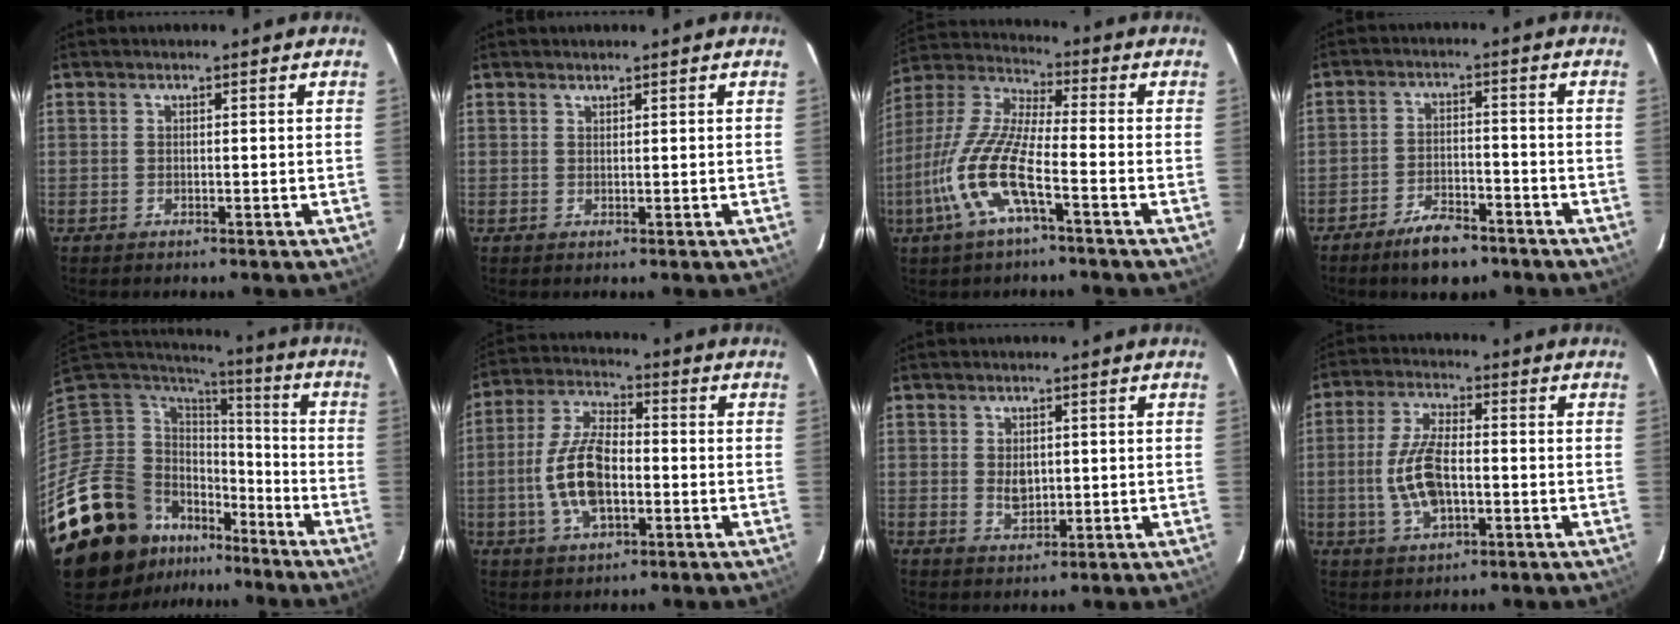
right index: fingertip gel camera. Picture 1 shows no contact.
{"total": 0.6, "force": [0.5, 0.2, 0.1], "torque": [-0.001, 0.002, 0.011]}
{"total": 13.5, "force": [-5.5, 2.4, 12.0], "torque": [-0.261, -0.008, -0.113]}
{"total": 7.8, "force": [-5.9, 3.1, 4.1], "torque": [-0.092, 0.007, -0.094]}
{"total": 19.4, "force": [-12.2, 12.3, 8.8], "torque": [-0.206, 0.001, -0.199]}
{"total": 11.8, "force": [-2.5, 5.6, 10.1], "torque": [-0.212, 0.005, -0.044]}
{"total": 3.5, "force": [0.2, 2.5, 2.5], "torque": [-0.042, -0.004, 0.008]}
{"total": 9.6, "force": [-1.7, 4.3, 8.4], "torque": [-0.176, 0.001, -0.029]}